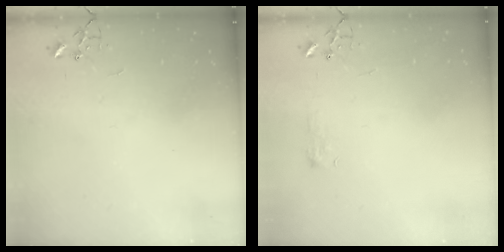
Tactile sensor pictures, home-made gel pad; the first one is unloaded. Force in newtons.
{"total": 6.0, "press": 6.0, "slide": 0.6}